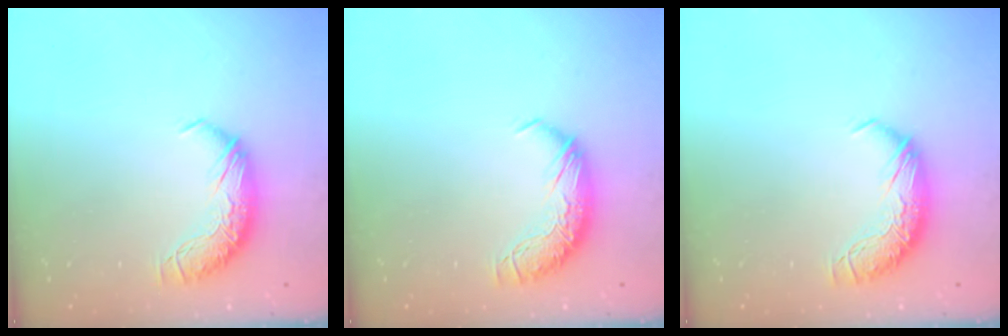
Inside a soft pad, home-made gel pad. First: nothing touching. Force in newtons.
{"total": 0.0}
{"total": 0.0}